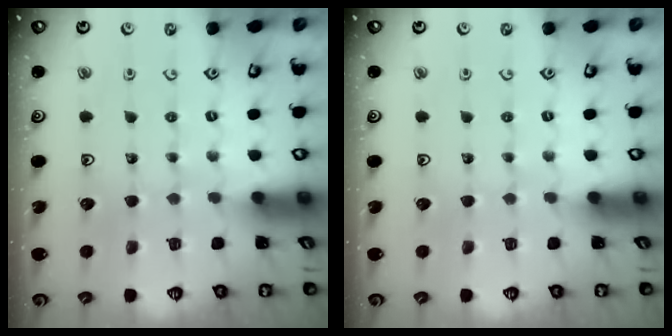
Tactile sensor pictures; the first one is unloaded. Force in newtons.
{"total": 0.0}